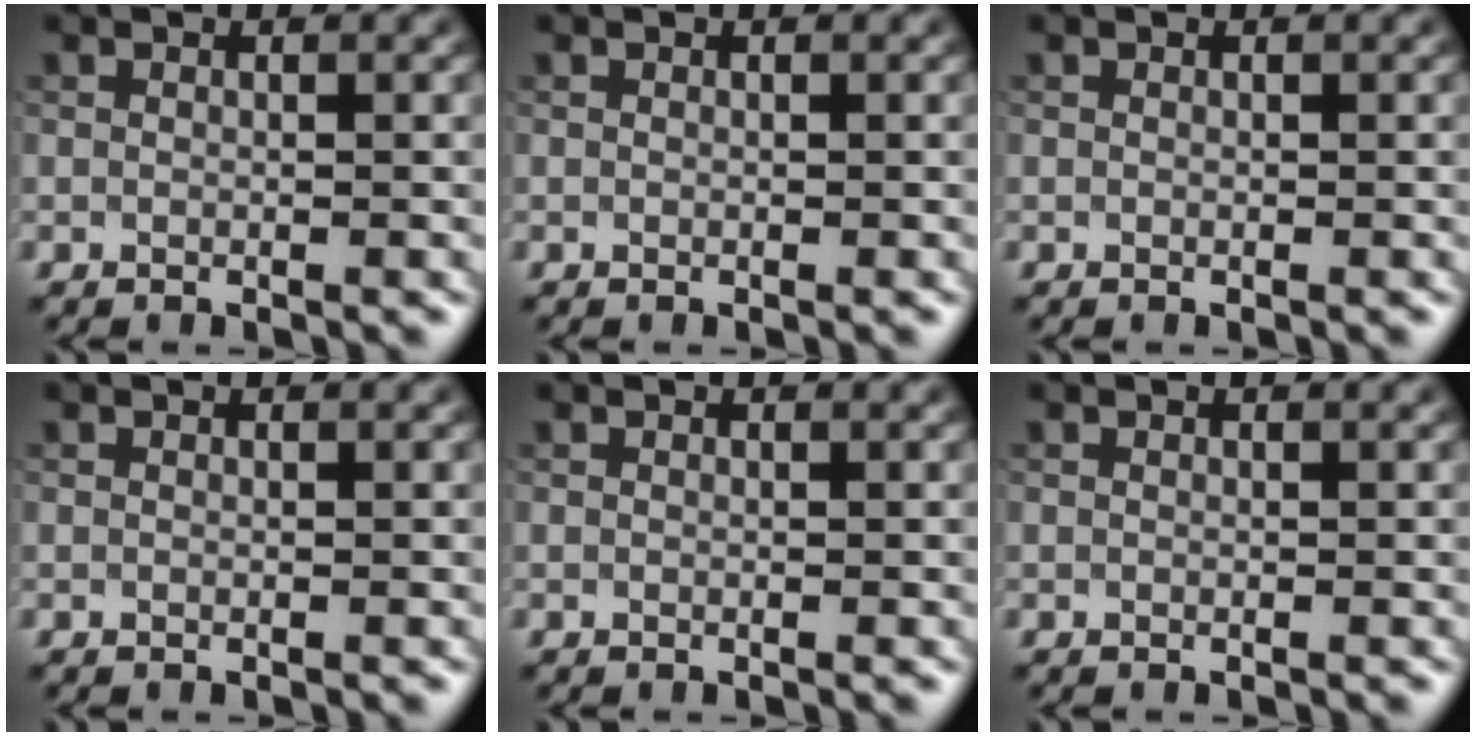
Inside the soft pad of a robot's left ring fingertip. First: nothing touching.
{"total": 0.0}
{"total": 0.0}
{"total": 0.0}
{"total": 0.0}
{"total": 0.0}